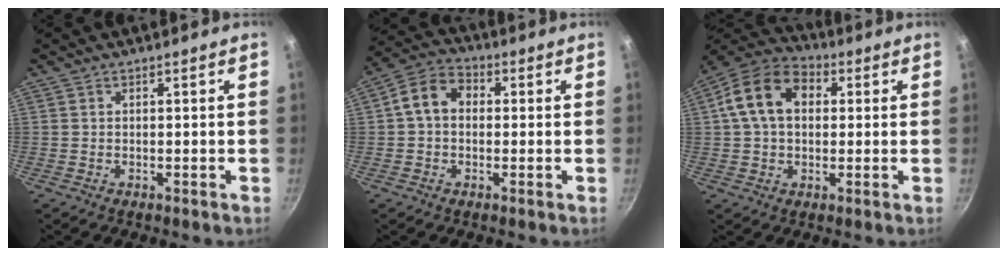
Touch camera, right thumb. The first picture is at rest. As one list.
[{"total": 7.6, "force": [0.6, 5.9, 4.7], "torque": [-0.064, 0.020, -0.009]}, {"total": 13.1, "force": [2.5, 9.4, 8.8], "torque": [-0.129, 0.025, 0.024]}]